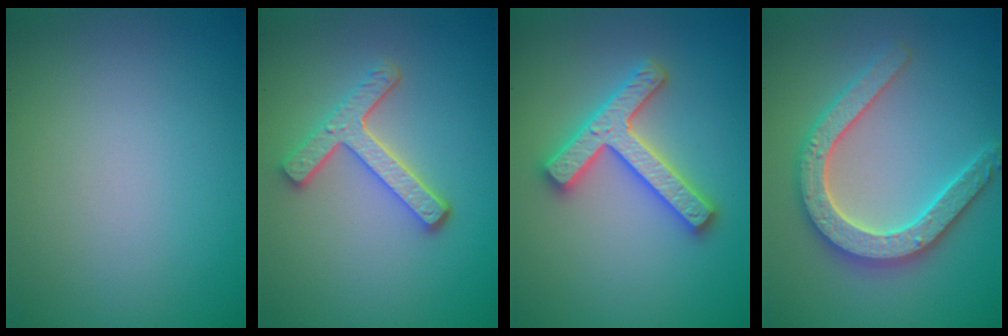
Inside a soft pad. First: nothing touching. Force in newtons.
{"total": 4.3, "press": 3.3, "slide": 2.7}
{"total": 4.5, "press": 4.4, "slide": 0.8}
{"total": 5.1, "press": 5.0, "slide": 0.9}